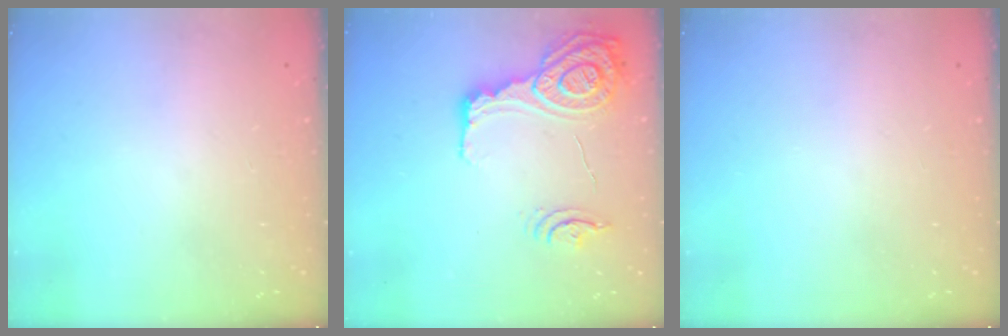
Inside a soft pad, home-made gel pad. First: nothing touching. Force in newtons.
{"total": 16.0, "press": 15.9, "slide": 1.2}
{"total": 0.0}